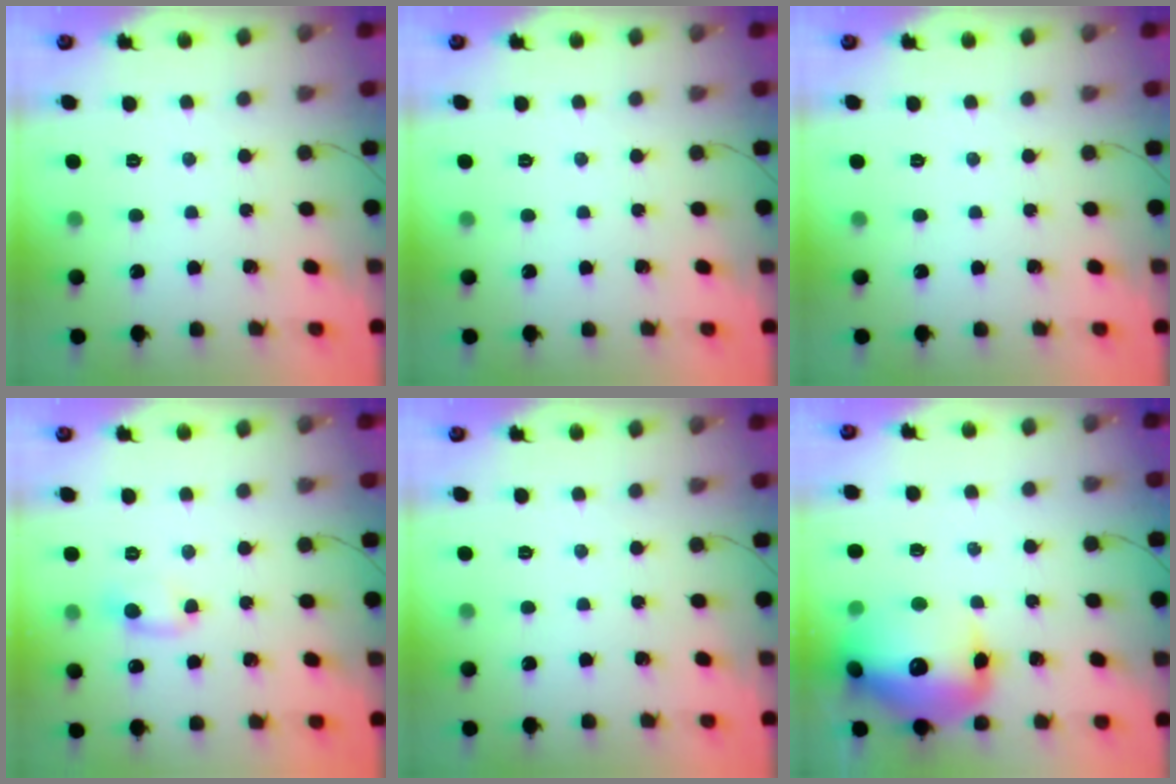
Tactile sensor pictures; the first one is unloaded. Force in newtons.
{"total": 0.0}
{"total": 0.0}
{"total": 4.3, "press": 4.2, "slide": 0.9}
{"total": 0.0}
{"total": 19.8, "press": 19.5, "slide": 3.6}